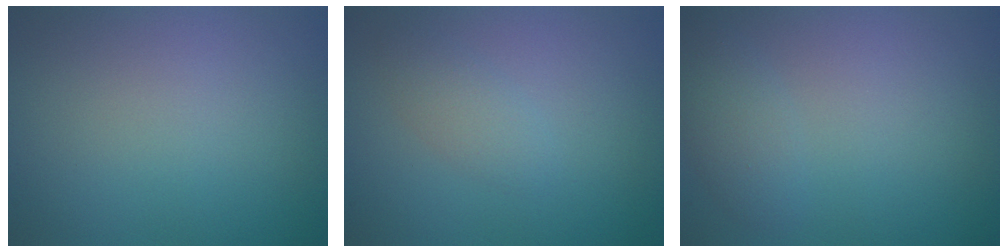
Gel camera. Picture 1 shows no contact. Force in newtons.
{"total": 1.5, "press": 1.5, "slide": 0.0}
{"total": 1.9, "press": 1.9, "slide": 0.1}